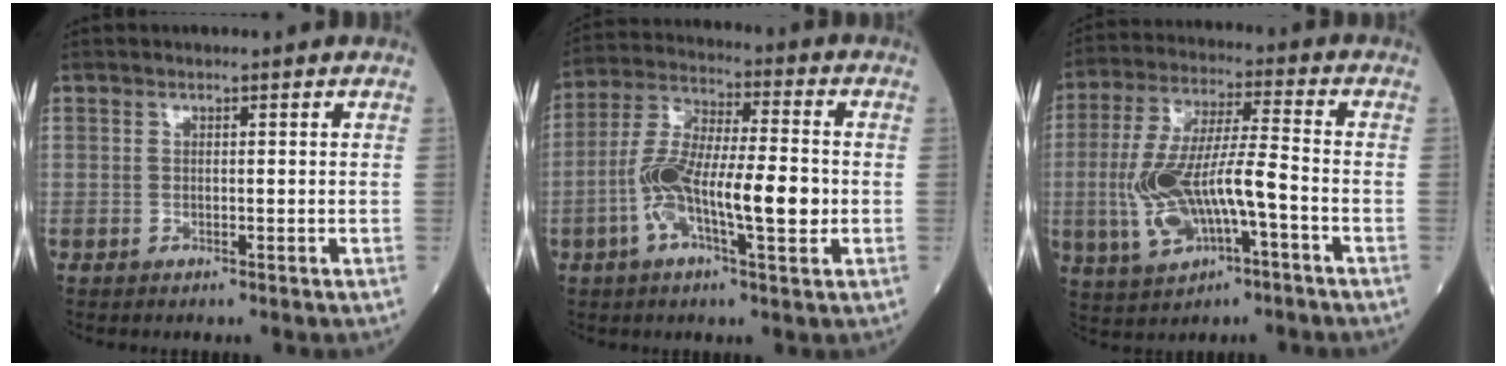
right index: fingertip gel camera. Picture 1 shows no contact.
{"total": 12.9, "force": [-2.6, 3.1, 12.3], "torque": [-0.236, 0.014, -0.049]}
{"total": 13.0, "force": [-3.5, 3.4, 12.0], "torque": [-0.248, 0.011, -0.055]}